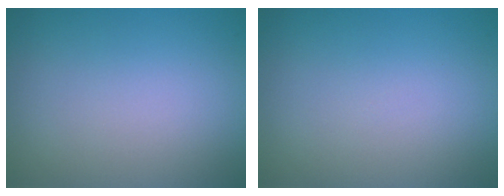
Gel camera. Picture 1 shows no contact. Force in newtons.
{"total": 0.0}